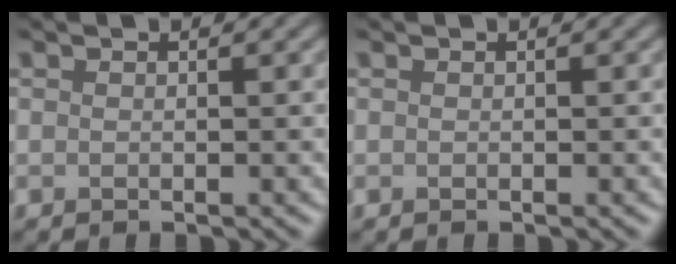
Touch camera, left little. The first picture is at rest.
{"total": 0.0}